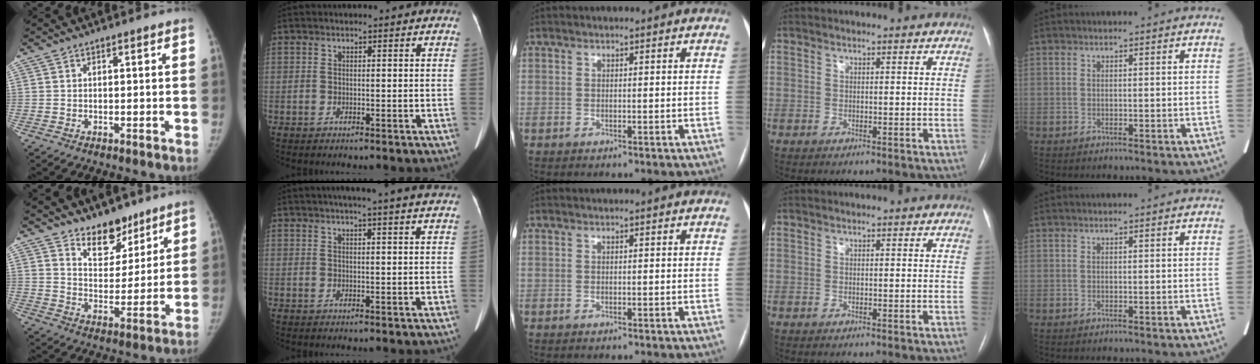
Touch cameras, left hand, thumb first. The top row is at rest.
{"thumb": {"total": 9.4, "force": [7.3, 5.1, 3.2], "torque": [-0.014, -0.054, 0.127]}, "index": {"total": 12.0, "force": [10.4, -0.1, 6.1], "torque": [-0.085, 0.018, 0.114]}}